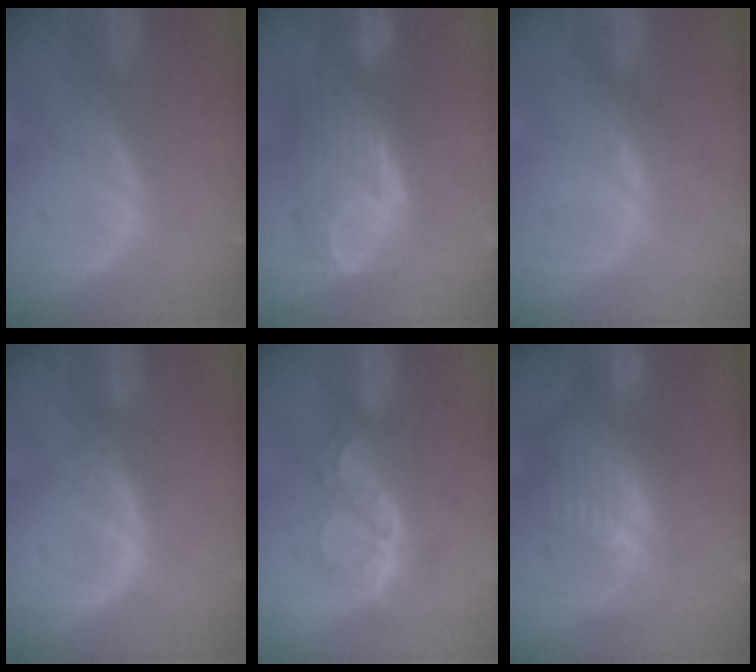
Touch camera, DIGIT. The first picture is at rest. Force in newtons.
{"total": 9.1, "press": 9.0, "slide": 1.4}
{"total": 0.5, "press": 0.5, "slide": 0.2}
{"total": 1.4, "press": 1.4, "slide": 0.2}
{"total": 9.4, "press": 8.0, "slide": 5.0}
{"total": 11.0, "press": 9.6, "slide": 5.3}